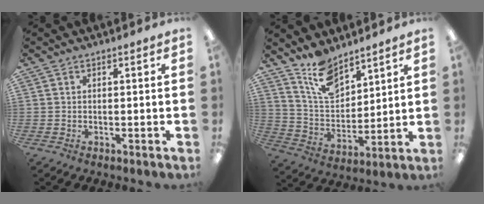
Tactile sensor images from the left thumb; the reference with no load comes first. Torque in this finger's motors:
{"motor_torque": [-0.01, 0.29, -0.46, 0.09, 0.09]}